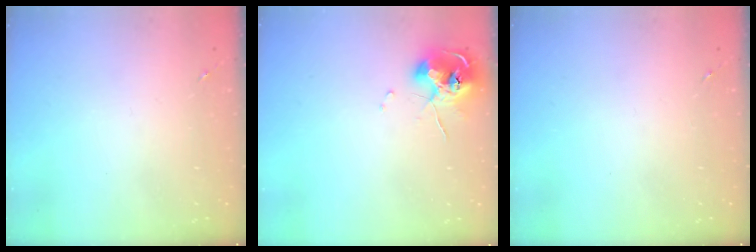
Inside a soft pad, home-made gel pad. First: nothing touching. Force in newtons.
{"total": 10.1, "press": 9.9, "slide": 1.5}
{"total": 0.0}